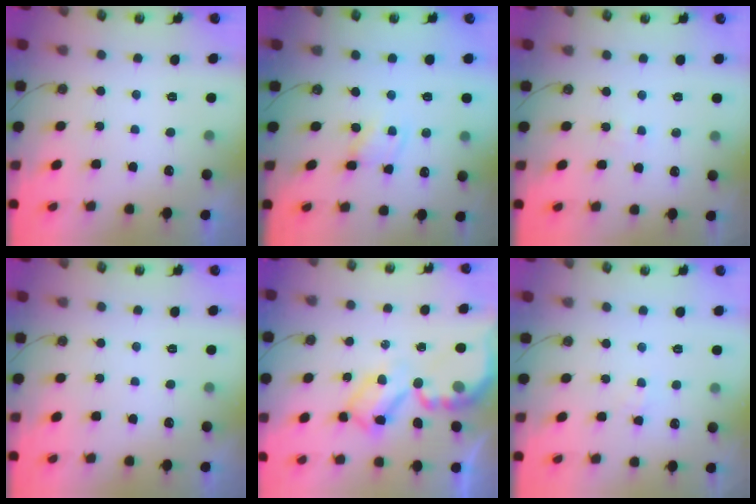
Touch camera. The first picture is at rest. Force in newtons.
{"total": 1.4, "press": 1.4, "slide": 0.1}
{"total": 2.8, "press": 2.8, "slide": 0.3}
{"total": 0.0}
{"total": 7.7, "press": 7.6, "slide": 0.7}
{"total": 1.6, "press": 1.5, "slide": 0.3}